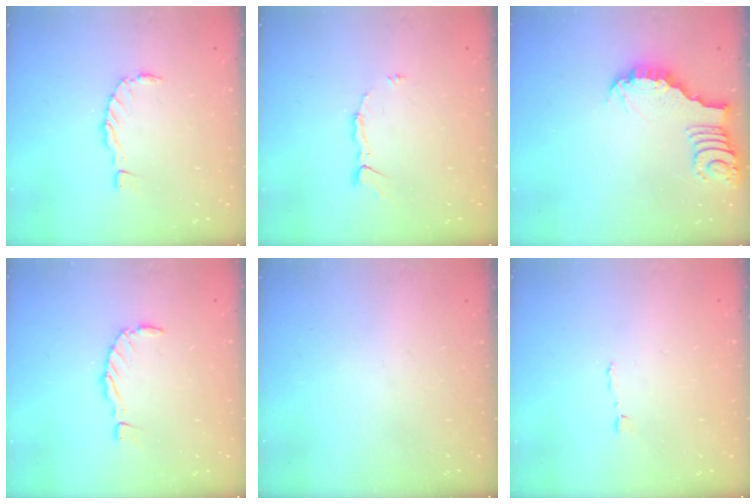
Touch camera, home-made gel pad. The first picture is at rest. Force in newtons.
{"total": 4.0, "press": 4.0, "slide": 0.1}
{"total": 3.6, "press": 3.5, "slide": 0.4}
{"total": 0.0}
{"total": 0.0}
{"total": 1.2, "press": 1.2, "slide": 0.0}